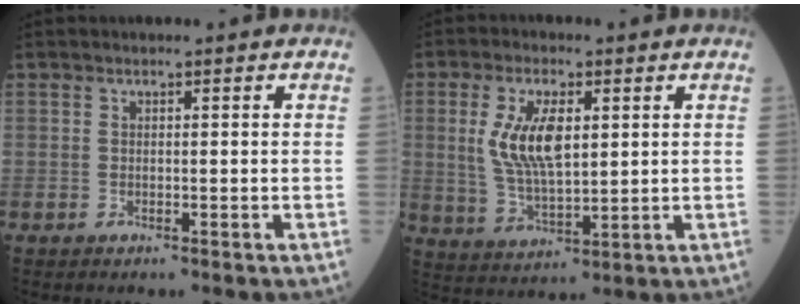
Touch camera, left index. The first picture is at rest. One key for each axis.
{"total": 9.0, "fx": 1.9, "fy": 3.3, "fz": 8.1, "tx": -0.177, "ty": 0.001, "tz": 0.041}